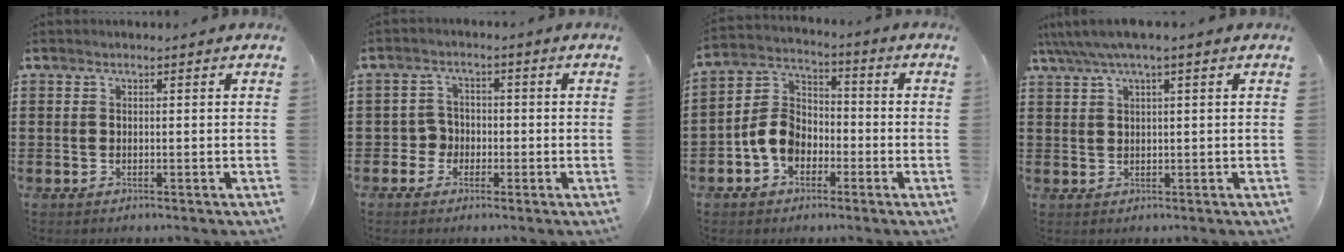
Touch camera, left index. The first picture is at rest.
{"total": 3.2, "force": [-1.5, 2.8, 0.7], "torque": [-0.026, 0.006, -0.035]}
{"total": 7.4, "force": [-2.9, 5.5, 4.0], "torque": [-0.110, 0.010, -0.065]}
{"total": 2.7, "force": [1.2, 0.1, 2.4], "torque": [-0.047, 0.000, 0.020]}